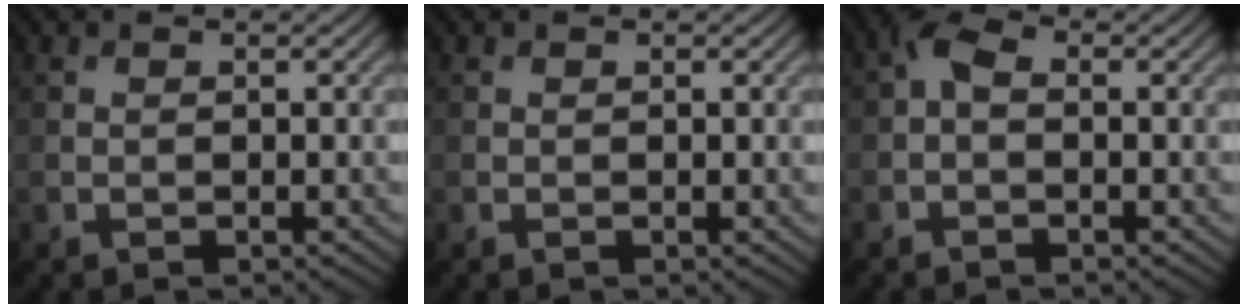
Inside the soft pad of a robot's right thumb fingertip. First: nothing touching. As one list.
[{"total": 0.0}, {"total": 2.8, "force": [-0.2, 1.7, 2.2], "torque": [-0.047, 0.011, -0.013]}]